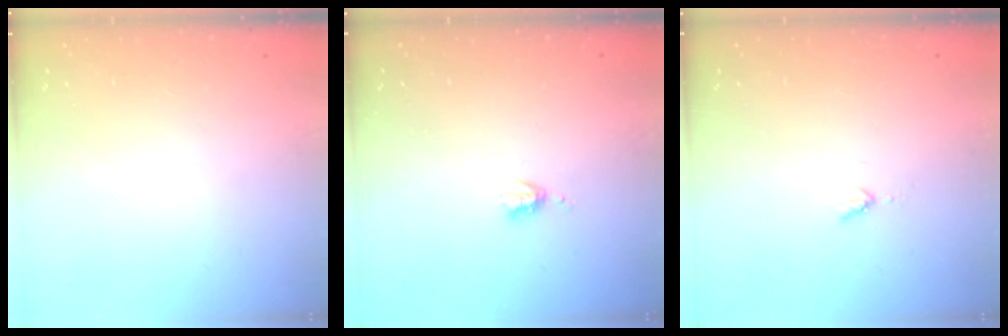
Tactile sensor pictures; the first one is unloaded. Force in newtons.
{"total": 3.4, "press": 3.3, "slide": 0.5}
{"total": 2.8, "press": 2.8, "slide": 0.4}